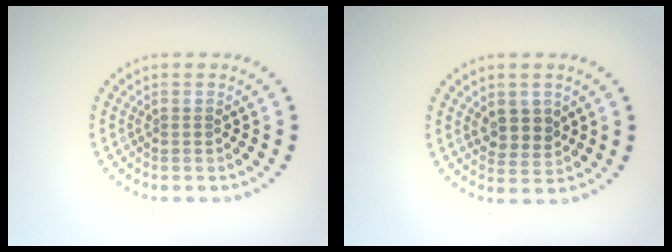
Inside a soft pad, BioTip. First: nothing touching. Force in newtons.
{"total": 2.7, "press": 2.5, "slide": 1.1}